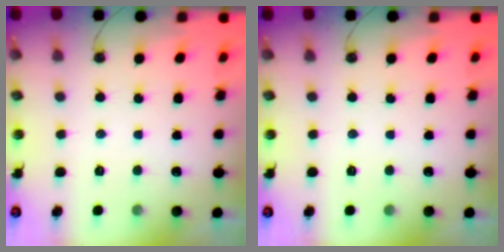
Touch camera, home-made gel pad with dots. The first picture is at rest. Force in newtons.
{"total": 0.0}